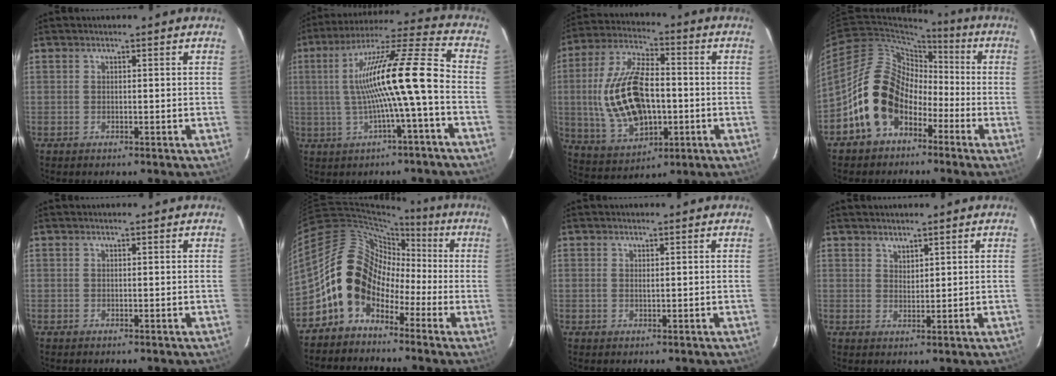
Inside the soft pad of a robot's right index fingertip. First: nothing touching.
{"total": 15.5, "force": [-1.8, -0.1, 15.4], "torque": [-0.271, 0.017, -0.024]}
{"total": 18.9, "force": [-1.2, 10.0, 16.0], "torque": [-0.338, 0.006, -0.005]}
{"total": 13.5, "force": [-5.4, 10.2, 7.1], "torque": [-0.140, 0.025, -0.081]}
{"total": 0.0}
{"total": 11.8, "force": [-5.1, 9.5, 4.7], "torque": [-0.086, 0.032, -0.104]}
{"total": 0.7, "force": [0.2, 0.4, 0.6], "torque": [-0.013, 0.000, 0.003]}
{"total": 1.8, "force": [1.7, 0.7, 0.4], "torque": [-0.002, 0.001, 0.030]}